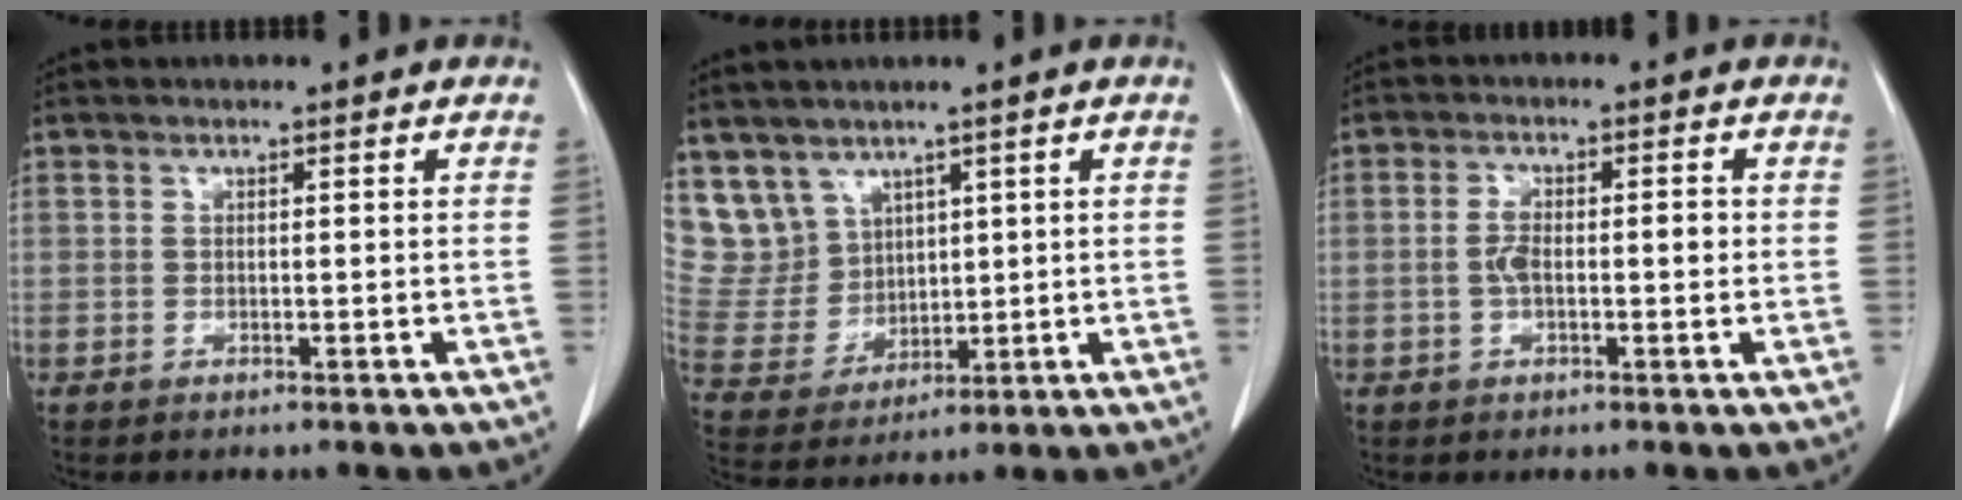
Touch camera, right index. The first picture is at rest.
{"total": 9.8, "force": [6.2, 7.5, 1.0], "torque": [-0.039, 0.032, 0.151]}
{"total": 4.4, "force": [-0.3, 1.7, 4.0], "torque": [-0.082, 0.014, -0.005]}